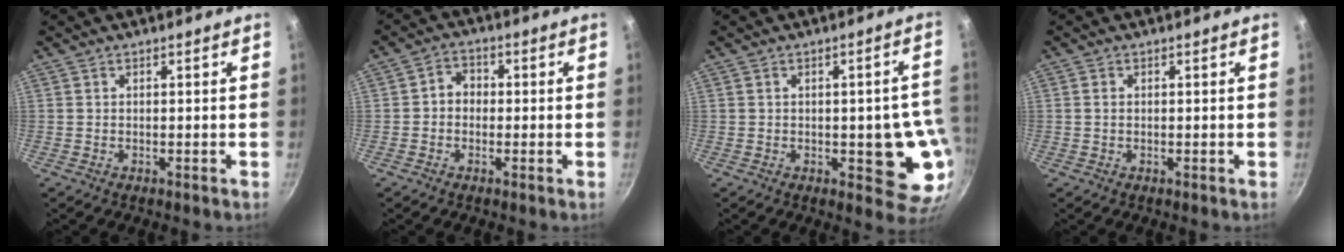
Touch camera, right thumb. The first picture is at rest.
{"total": 3.7, "force": [-0.4, 3.1, 1.9], "torque": [-0.010, 0.011, -0.015]}
{"total": 11.0, "force": [-1.8, 4.7, 9.8], "torque": [-0.066, 0.003, -0.018]}
{"total": 0.9, "force": [0.1, 0.7, 0.6], "torque": [-0.011, 0.003, 0.001]}